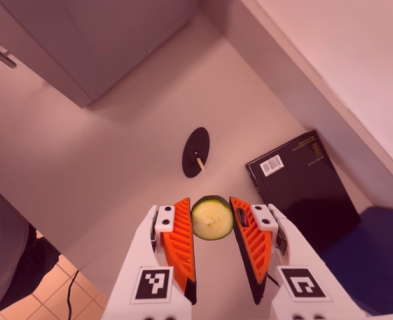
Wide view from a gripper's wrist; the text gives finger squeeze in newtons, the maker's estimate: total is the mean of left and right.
{"total": 7.0, "left": 6.9, "right": 7.1}